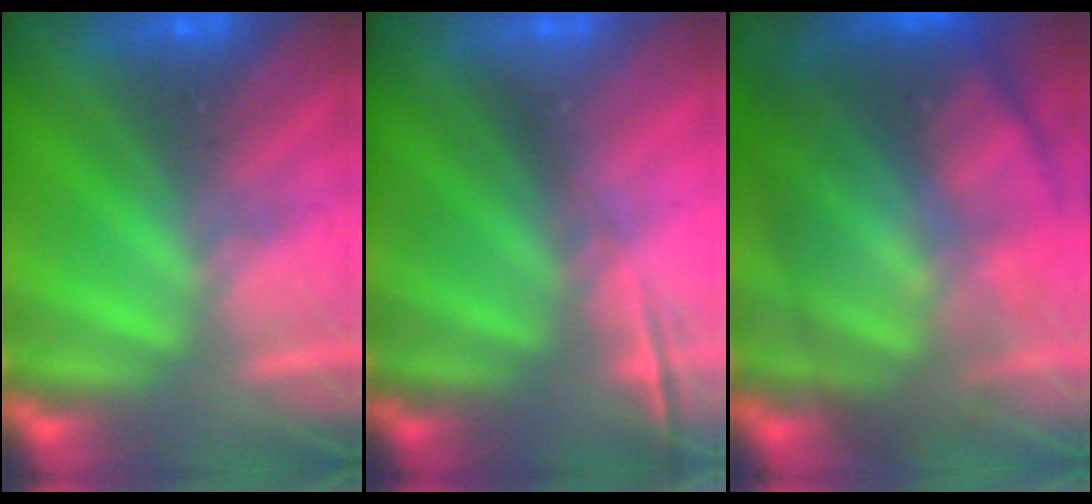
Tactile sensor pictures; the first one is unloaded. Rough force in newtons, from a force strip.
{"total": 1.8}
{"total": 7.8}